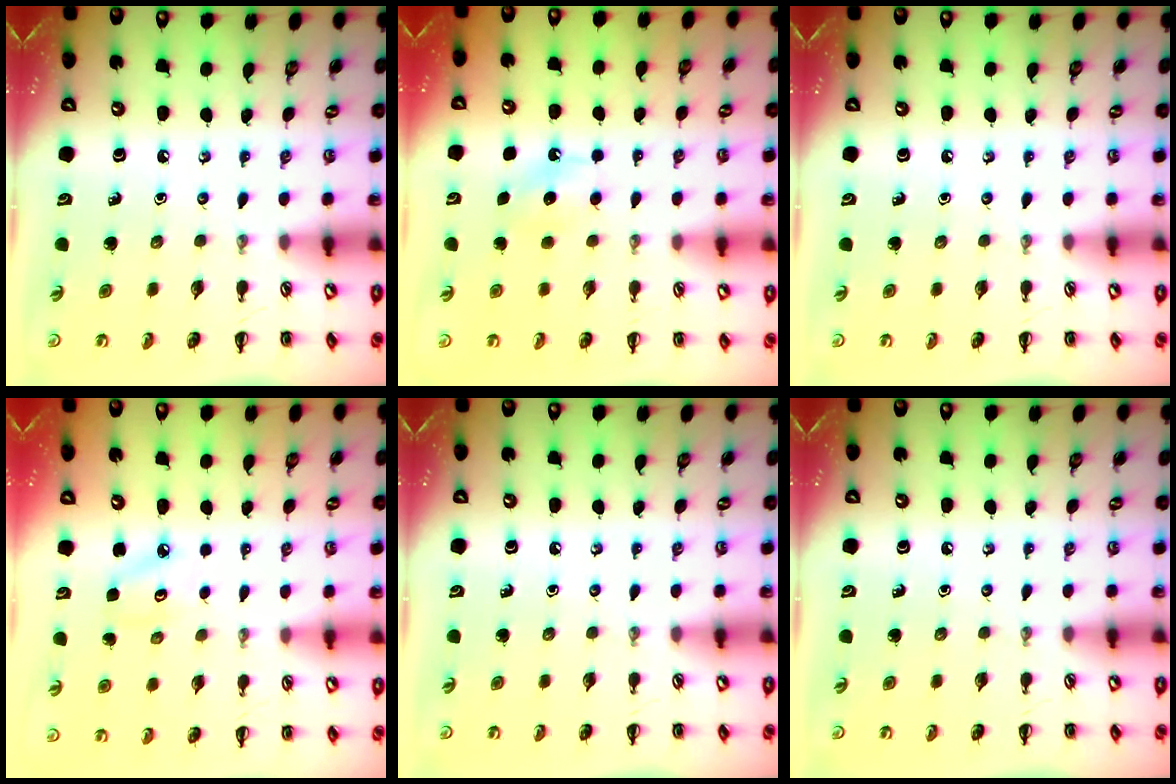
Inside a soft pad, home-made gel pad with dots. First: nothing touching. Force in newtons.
{"total": 6.7, "press": 6.5, "slide": 1.6}
{"total": 0.0}
{"total": 4.1, "press": 3.9, "slide": 1.1}
{"total": 0.0}
{"total": 0.0}